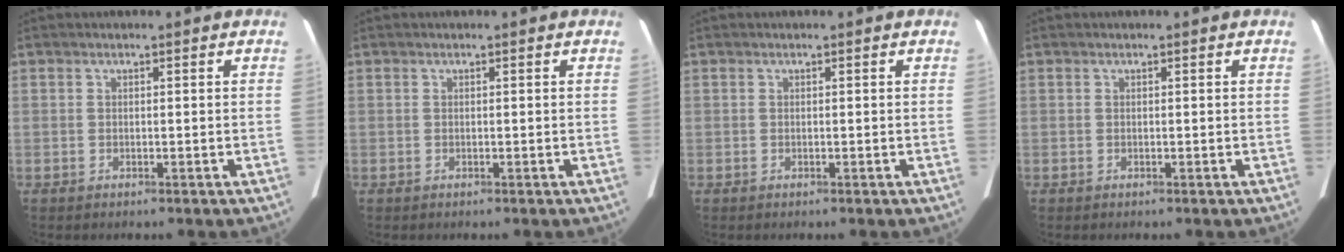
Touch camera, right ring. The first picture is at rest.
{"total": 0.0}
{"total": 0.0}
{"total": 0.0}